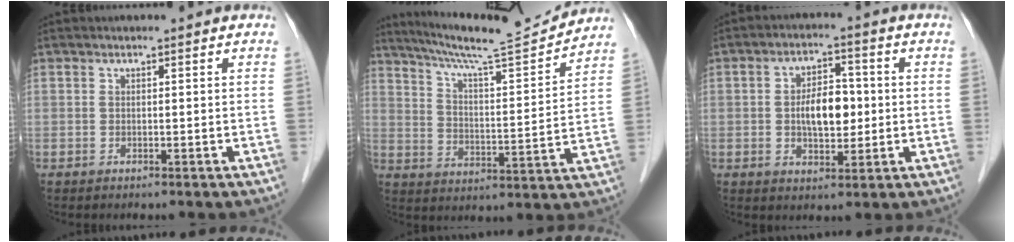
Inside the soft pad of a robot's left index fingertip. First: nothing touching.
{"total": 15.1, "force": [14.3, -0.6, 4.9], "torque": [-0.091, -0.017, 0.221]}
{"total": 6.9, "force": [-0.2, 3.4, 6.0], "torque": [-0.107, 0.006, -0.004]}